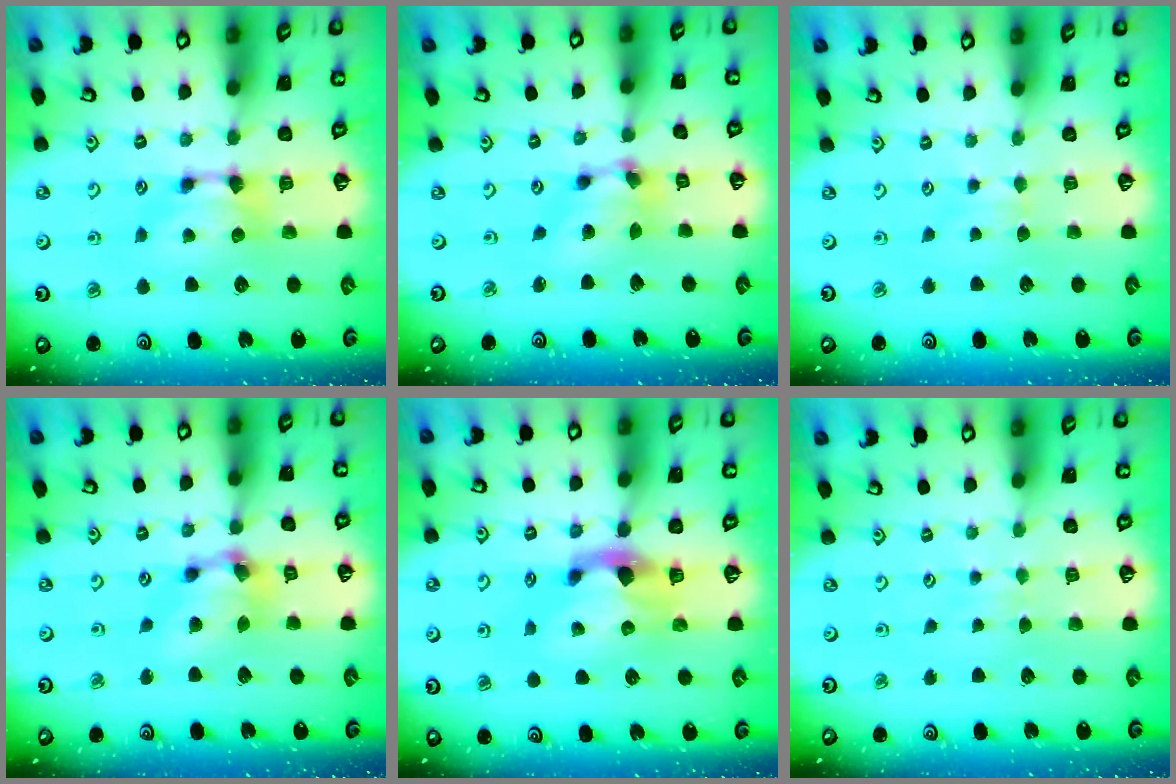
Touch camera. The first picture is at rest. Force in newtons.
{"total": 5.9, "press": 5.5, "slide": 1.9}
{"total": 3.5, "press": 3.4, "slide": 0.5}
{"total": 5.9, "press": 5.5, "slide": 1.9}
{"total": 2.9, "press": 2.6, "slide": 1.3}
{"total": 3.9, "press": 3.9, "slide": 0.4}